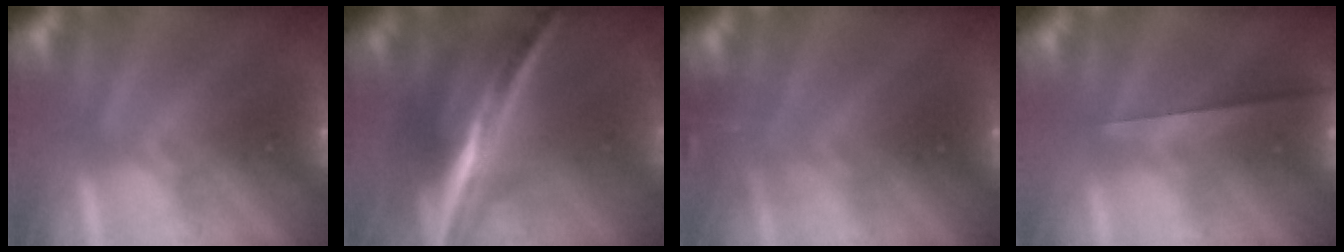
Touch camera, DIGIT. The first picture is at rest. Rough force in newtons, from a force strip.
{"total": 7.1}
{"total": 3.0}
{"total": 2.3}